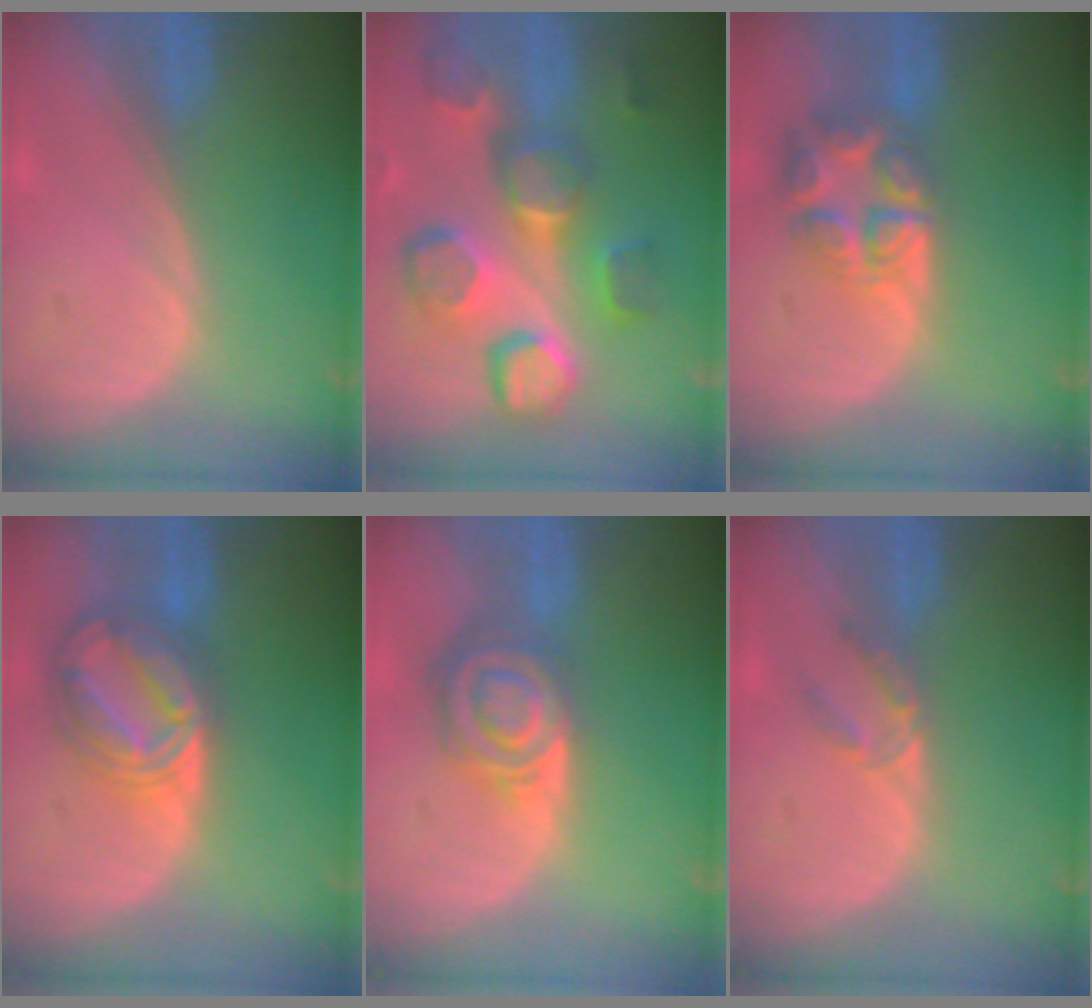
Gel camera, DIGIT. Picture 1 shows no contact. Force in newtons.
{"total": 11.9, "press": 10.9, "slide": 4.8}
{"total": 8.0, "press": 7.0, "slide": 3.8}
{"total": 9.0, "press": 9.0, "slide": 0.6}
{"total": 8.2, "press": 7.1, "slide": 4.1}
{"total": 2.7, "press": 2.5, "slide": 1.0}